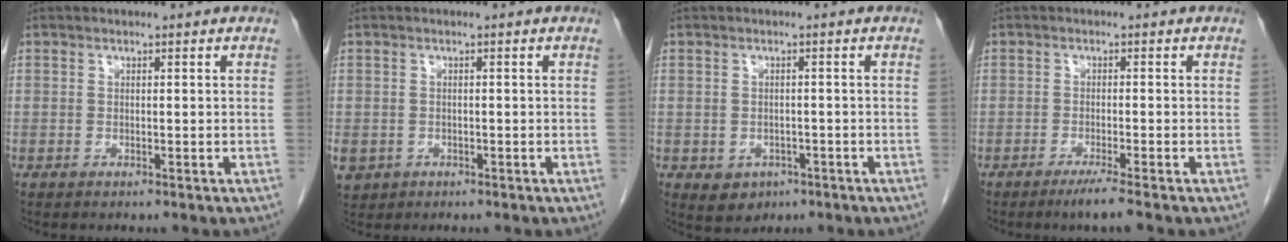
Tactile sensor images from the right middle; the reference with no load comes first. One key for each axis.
{"total": 4.5, "fx": -1.9, "fy": 3.8, "fz": 1.3, "tx": -0.034, "ty": -0.002, "tz": -0.026}
{"total": 3.7, "fx": -1.6, "fy": 3.0, "fz": 1.4, "tx": -0.019, "ty": 0.002, "tz": -0.012}
{"total": 2.7, "fx": -1.9, "fy": -0.7, "fz": 1.8, "tx": -0.039, "ty": -0.009, "tz": -0.037}